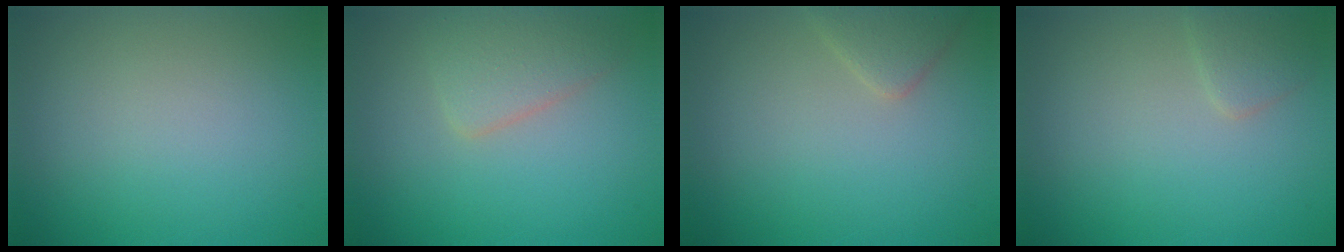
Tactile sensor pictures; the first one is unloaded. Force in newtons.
{"total": 2.8, "press": 2.8, "slide": 0.2}
{"total": 1.9, "press": 1.9, "slide": 0.1}
{"total": 1.5, "press": 1.5, "slide": 0.0}